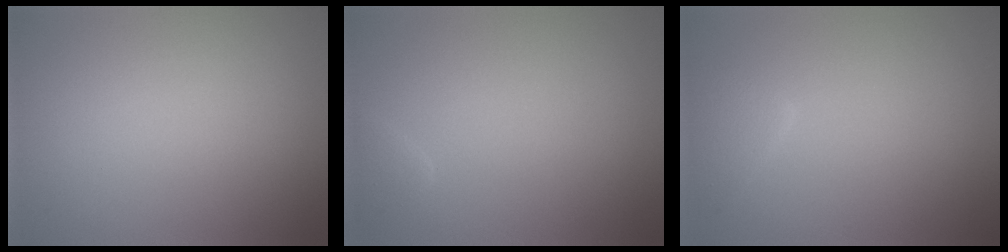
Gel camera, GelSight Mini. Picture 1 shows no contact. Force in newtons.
{"total": 0.8, "press": 0.8, "slide": 0.1}
{"total": 1.5, "press": 1.5, "slide": 0.1}